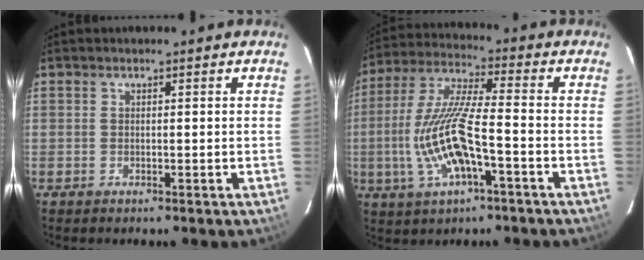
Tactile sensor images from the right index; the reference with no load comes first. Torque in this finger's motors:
{"motor_torque": [1.36, -0.78, 0.68, 0.21]}